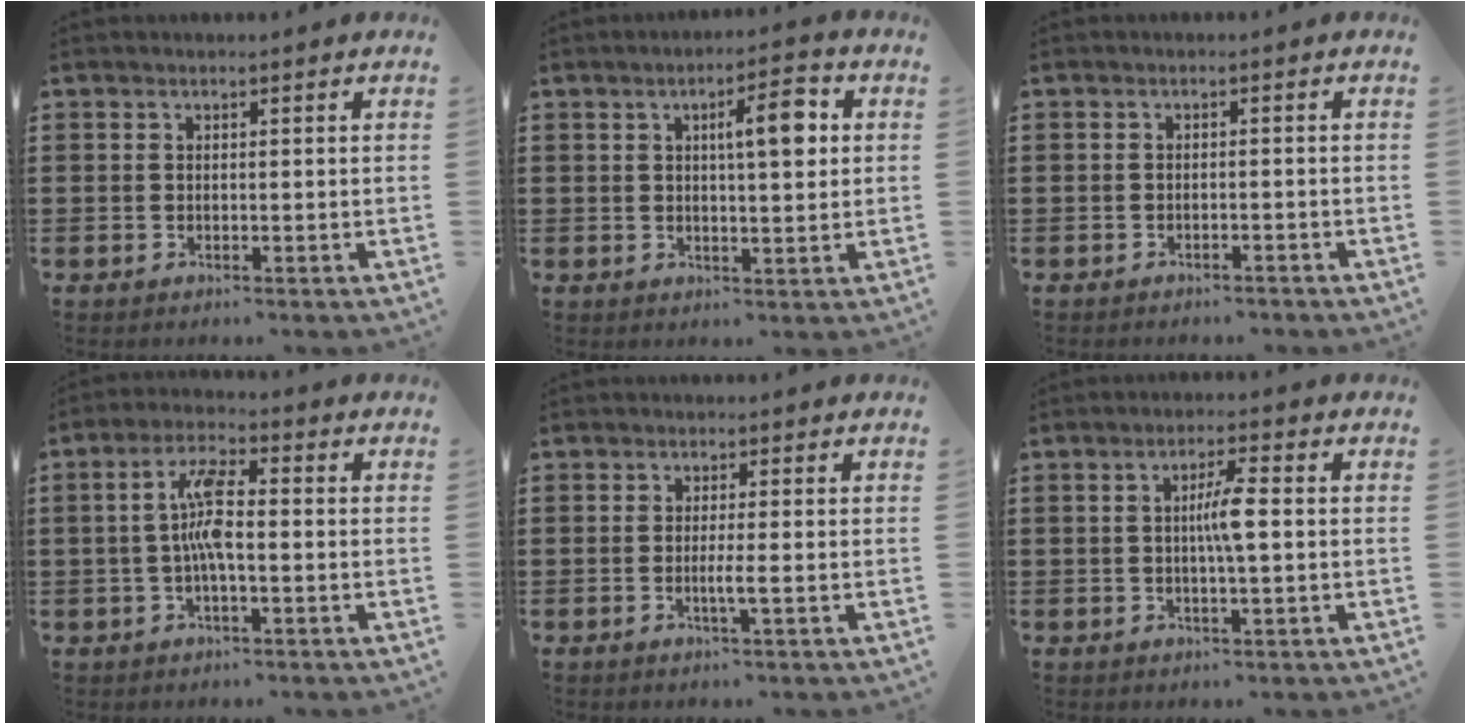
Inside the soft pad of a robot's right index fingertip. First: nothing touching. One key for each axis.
{"total": 6.3, "fx": 1.6, "fy": 1.7, "fz": 5.8, "tx": -0.092, "ty": -0.002, "tz": 0.019}
{"total": 1.1, "fx": -1.1, "fy": 0.1, "fz": 0.1, "tx": -0.007, "ty": 0.000, "tz": -0.023}
{"total": 7.0, "fx": -0.3, "fy": 2.0, "fz": 6.7, "tx": -0.144, "ty": 0.003, "tz": -0.014}
{"total": 2.4, "fx": -0.6, "fy": -0.2, "fz": 2.3, "tx": -0.039, "ty": -0.007, "tz": -0.013}
{"total": 4.6, "fx": 0.0, "fy": 0.5, "fz": 4.6, "tx": -0.083, "ty": 0.000, "tz": -0.003}